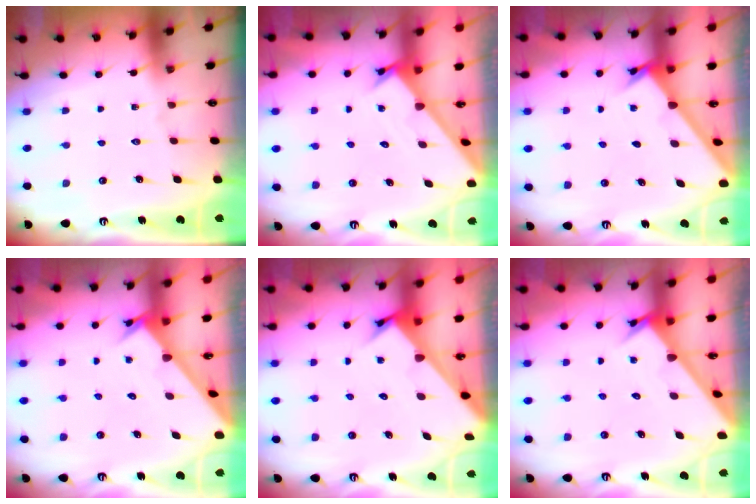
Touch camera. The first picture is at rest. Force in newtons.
{"total": 1.7, "press": 1.7, "slide": 0.1}
{"total": 1.9, "press": 1.9, "slide": 0.1}
{"total": 2.4, "press": 2.4, "slide": 0.2}
{"total": 2.9, "press": 2.9, "slide": 0.2}
{"total": 2.9, "press": 2.9, "slide": 0.1}